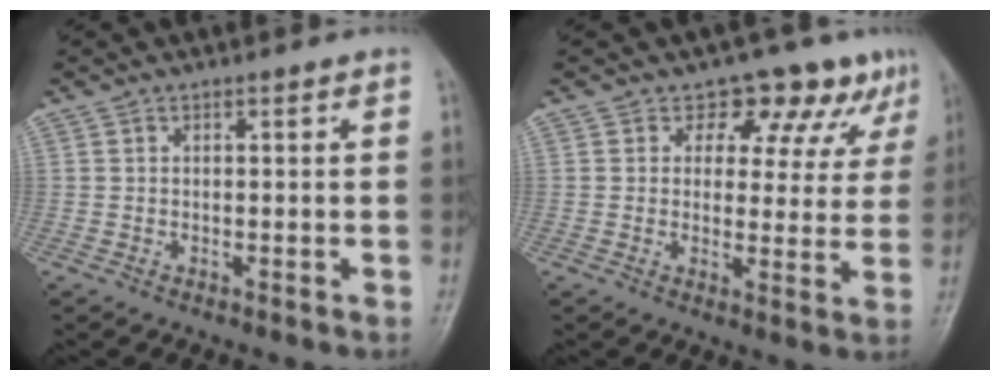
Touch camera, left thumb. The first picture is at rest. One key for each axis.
{"total": 9.1, "fx": 6.2, "fy": 5.9, "fz": 3.3, "tx": 0.005, "ty": -0.028, "tz": 0.061}